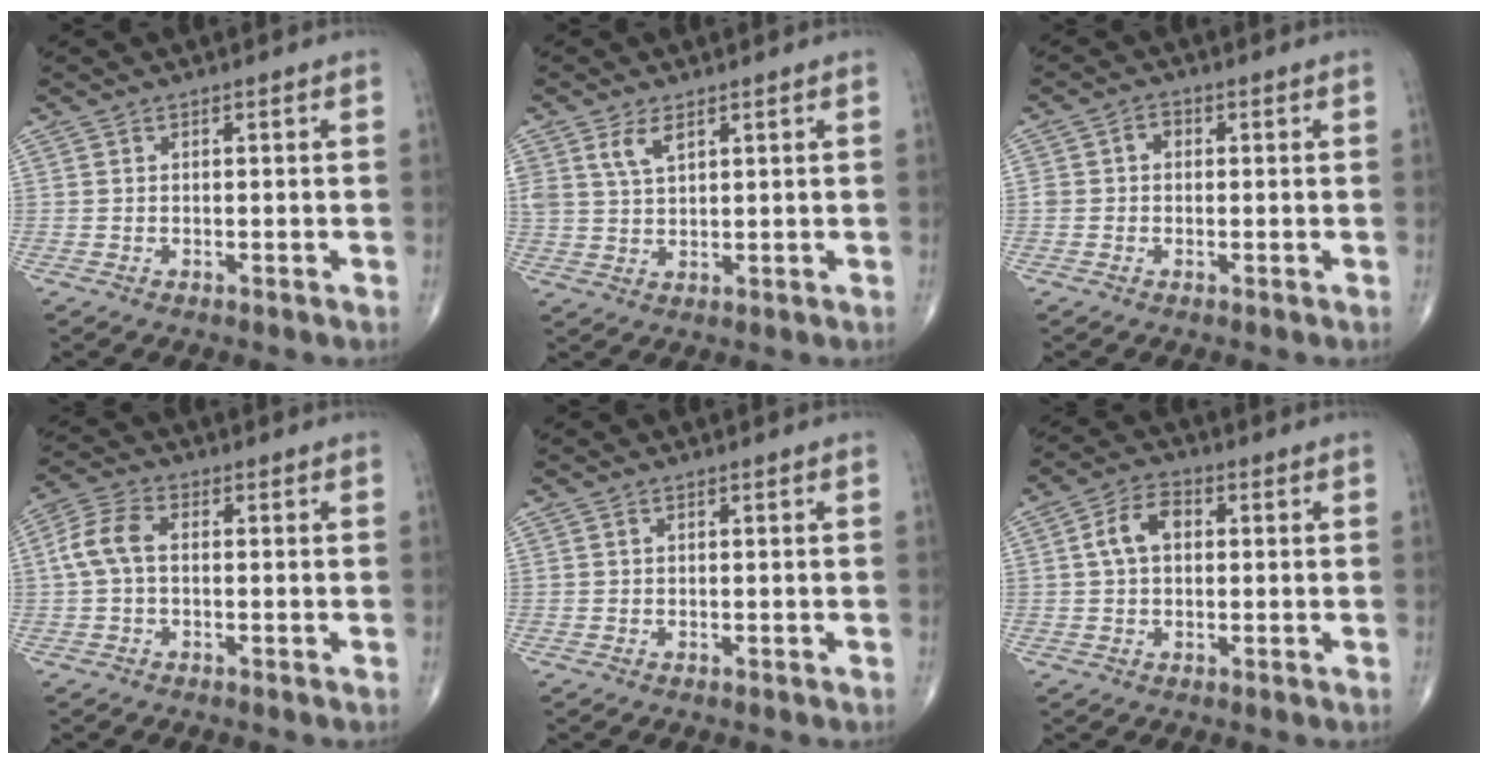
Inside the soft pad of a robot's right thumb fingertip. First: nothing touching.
{"total": 4.1, "force": [2.3, 1.9, 2.8], "torque": [-0.052, -0.009, 0.050]}
{"total": 2.5, "force": [0.2, 2.1, 1.3], "torque": [-0.011, 0.013, 0.000]}
{"total": 6.2, "force": [0.2, 3.7, 4.9], "torque": [-0.110, 0.019, -0.003]}
{"total": 0.0}
{"total": 6.2, "force": [1.0, 4.0, 4.6], "torque": [-0.081, 0.017, 0.013]}